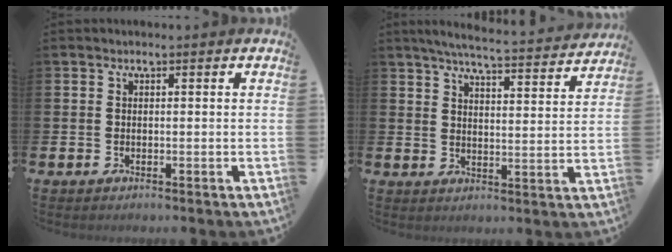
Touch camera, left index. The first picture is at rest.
{"total": 5.9, "force": [5.6, 0.0, 2.0], "torque": [-0.049, -0.040, 0.094]}